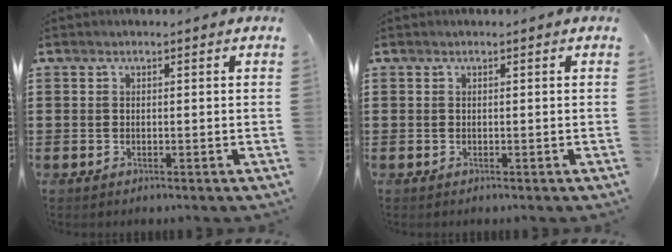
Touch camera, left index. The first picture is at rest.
{"total": 0.0}